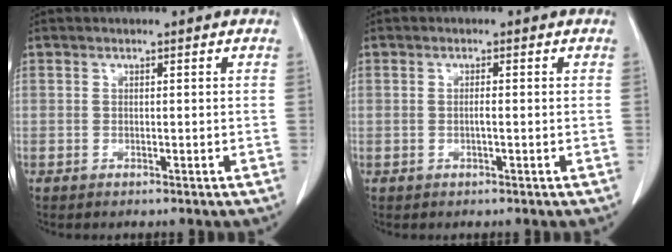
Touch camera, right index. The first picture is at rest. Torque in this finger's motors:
{"motor_torque": [-0.09, 0.00, -0.01, 0.00]}